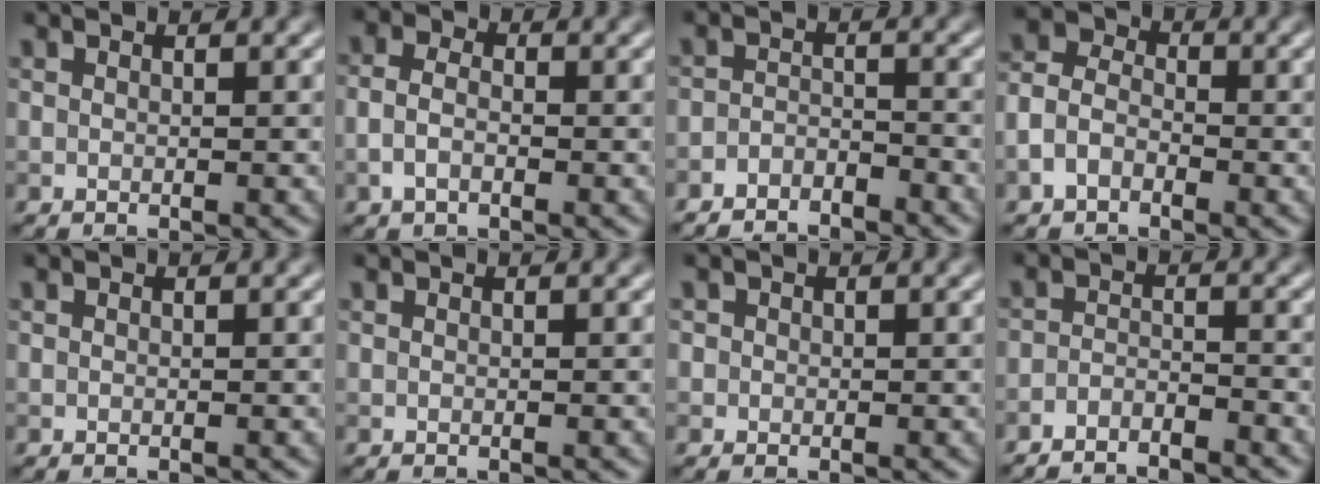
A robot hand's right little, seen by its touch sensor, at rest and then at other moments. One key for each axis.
{"total": 2.2, "fx": -0.7, "fy": 1.4, "fz": 1.5, "tx": -0.033, "ty": 0.004, "tz": -0.020}
{"total": 3.4, "fx": -3.3, "fy": 0.8, "fz": 0.7, "tx": -0.012, "ty": -0.006, "tz": -0.060}
{"total": 3.2, "fx": -1.5, "fy": 2.4, "fz": 1.6, "tx": -0.036, "ty": 0.009, "tz": -0.040}
{"total": 0.0}
{"total": 0.0}
{"total": 0.8, "fx": 0.1, "fy": 0.8, "fz": 0.0, "tx": 0.009, "ty": -0.004, "tz": -0.003}
{"total": 3.2, "fx": -3.0, "fy": 0.4, "fz": 0.8, "tx": -0.012, "ty": -0.003, "tz": -0.052}